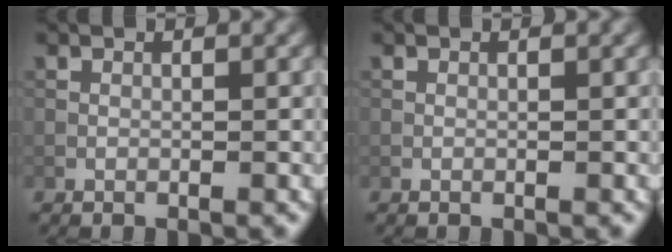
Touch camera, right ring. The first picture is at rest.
{"total": 0.0}